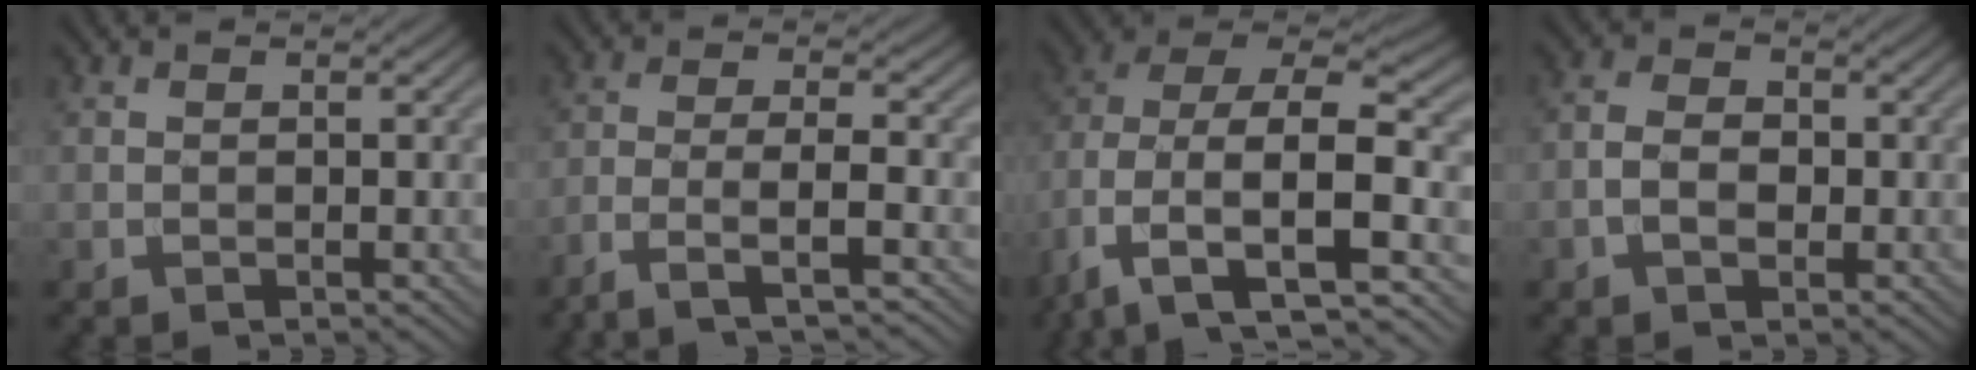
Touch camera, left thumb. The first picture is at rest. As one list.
[{"total": 5.2, "force": [-3.3, 0.9, 4.0], "torque": [-0.066, 0.007, -0.073]}, {"total": 15.2, "force": [-2.3, 9.4, 11.7], "torque": [-0.258, -0.023, -0.026]}, {"total": 3.3, "force": [-1.0, 2.2, 2.3], "torque": [-0.045, 0.004, -0.022]}]